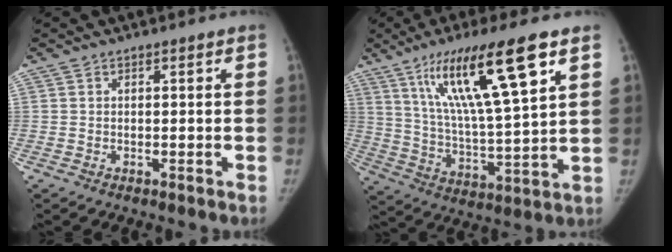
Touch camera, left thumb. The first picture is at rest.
{"total": 20.0, "force": [10.1, 3.1, 16.9], "torque": [-0.292, -0.036, 0.182]}